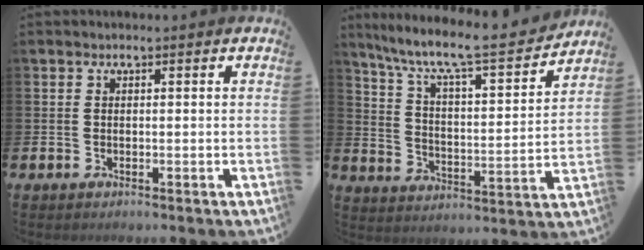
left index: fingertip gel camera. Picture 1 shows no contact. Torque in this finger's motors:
{"motor_torque": [0.97, -1.17, 0.69, 0.21]}